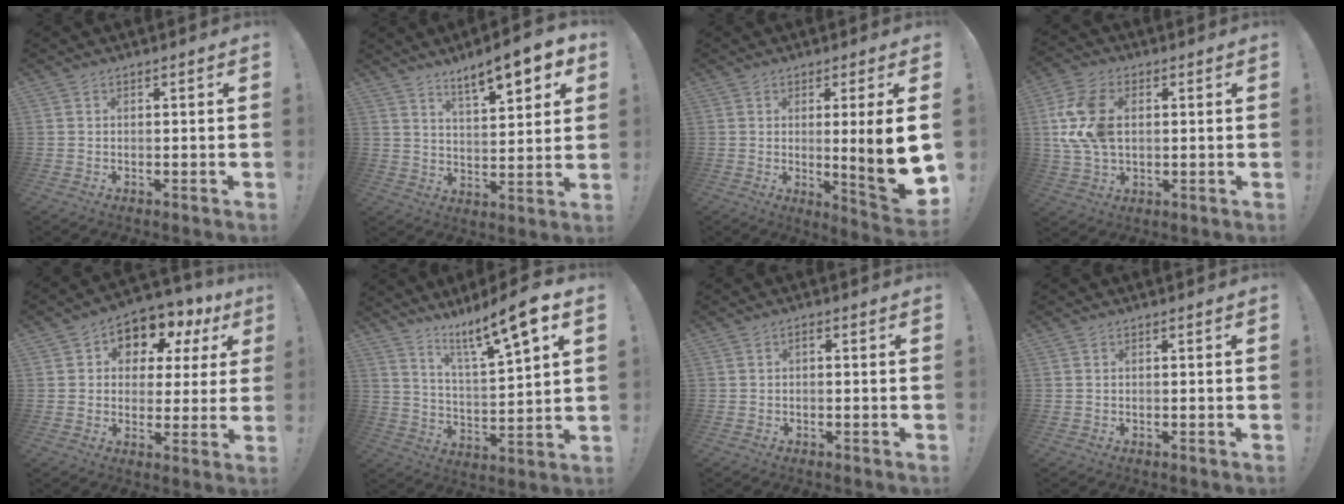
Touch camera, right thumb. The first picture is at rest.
{"total": 11.3, "force": [7.8, 2.2, 7.9], "torque": [-0.111, -0.050, 0.126]}
{"total": 12.1, "force": [-0.2, 0.3, 12.1], "torque": [-0.171, -0.019, -0.002]}
{"total": 13.4, "force": [1.8, 8.9, 9.8], "torque": [-0.198, 0.002, 0.037]}
{"total": 7.8, "force": [4.1, 5.7, 3.3], "torque": [-0.041, -0.041, 0.074]}
{"total": 13.5, "force": [9.4, 1.5, 9.6], "torque": [-0.159, -0.062, 0.144]}
{"total": 0.9, "force": [-0.5, 0.2, 0.7], "torque": [-0.019, 0.005, -0.008]}
{"total": 0.0}